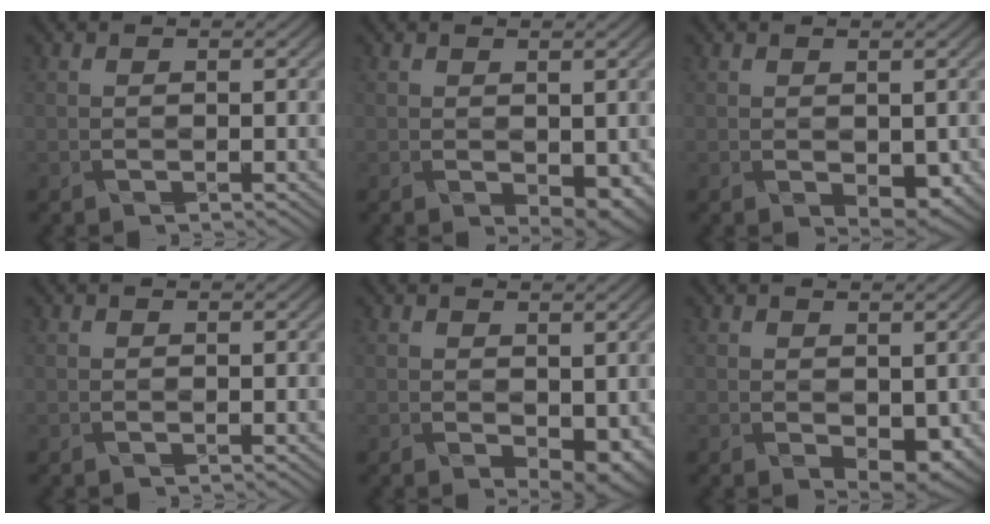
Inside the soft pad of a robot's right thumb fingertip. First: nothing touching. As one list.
[{"total": 3.1, "force": [-0.5, 1.9, 2.4], "torque": [-0.036, -0.009, 0.008]}, {"total": 2.6, "force": [-0.4, 1.6, 2.1], "torque": [-0.035, -0.010, 0.007]}, {"total": 0.0}, {"total": 3.7, "force": [-0.3, 2.2, 3.0], "torque": [-0.047, -0.011, 0.014]}, {"total": 3.5, "force": [-0.5, 2.1, 2.8], "torque": [-0.044, -0.012, 0.007]}]